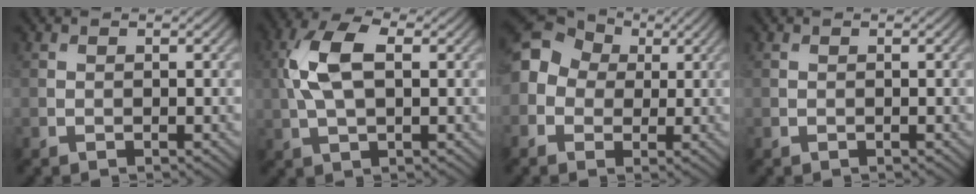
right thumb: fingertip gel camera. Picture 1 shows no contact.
{"total": 8.1, "force": [1.1, 4.0, 6.9], "torque": [-0.163, 0.018, 0.014]}
{"total": 9.9, "force": [0.8, 8.7, 4.7], "torque": [-0.139, 0.017, -0.020]}
{"total": 0.0}